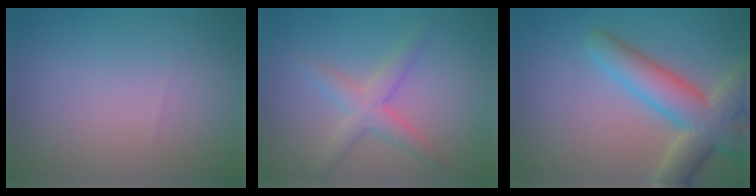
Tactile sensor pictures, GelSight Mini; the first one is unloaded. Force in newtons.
{"total": 3.0, "press": 3.0, "slide": 0.2}
{"total": 7.1, "press": 7.1, "slide": 0.5}